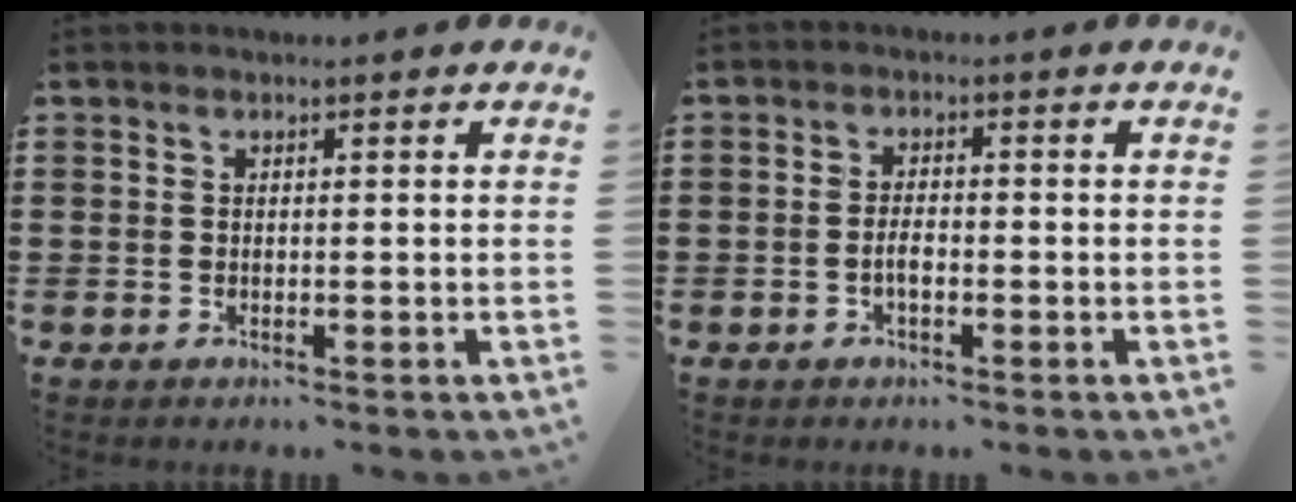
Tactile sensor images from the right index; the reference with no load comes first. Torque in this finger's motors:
{"motor_torque": [2.14, 0.00, 0.04, 0.01]}